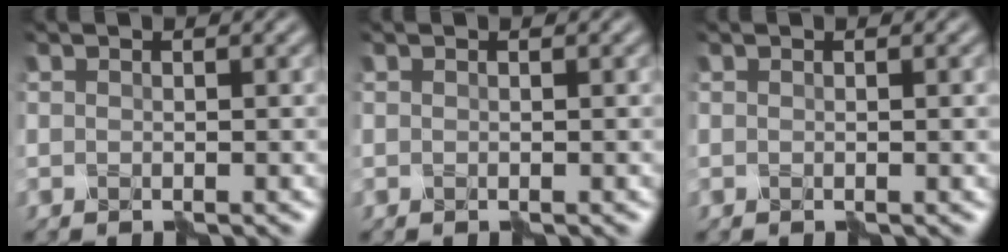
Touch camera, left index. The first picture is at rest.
{"total": 0.0}
{"total": 1.0, "force": [0.0, 0.3, 1.0], "torque": [-0.012, 0.003, -0.002]}